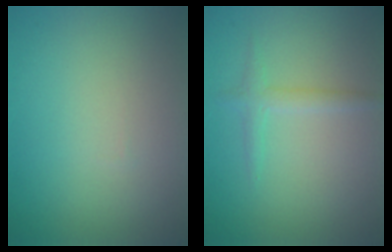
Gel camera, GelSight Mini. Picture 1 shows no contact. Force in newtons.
{"total": 1.5, "press": 1.5, "slide": 0.0}